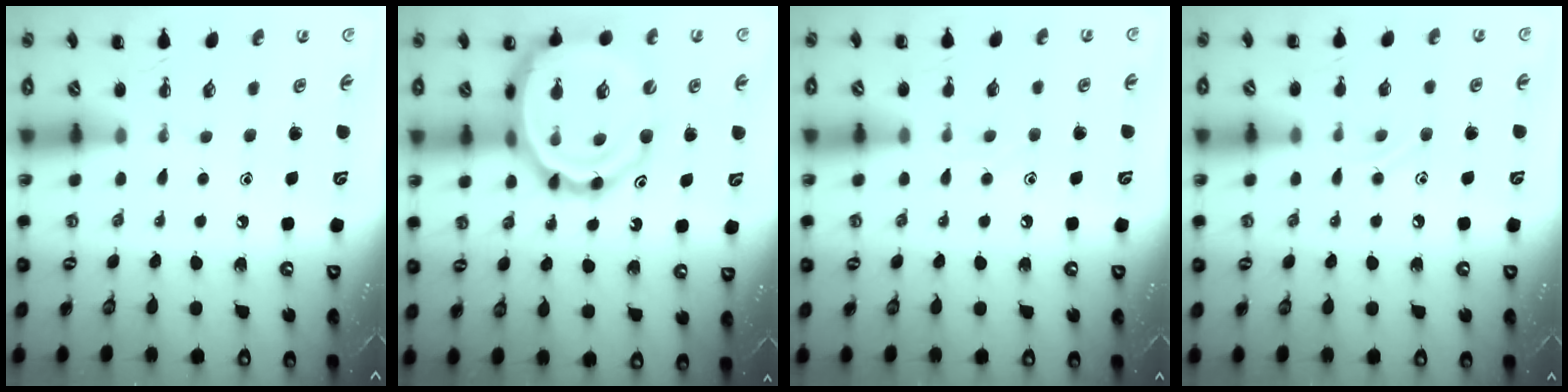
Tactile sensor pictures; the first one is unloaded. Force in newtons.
{"total": 21.2, "press": 20.9, "slide": 3.5}
{"total": 6.3, "press": 6.2, "slide": 1.1}
{"total": 7.8, "press": 7.7, "slide": 1.5}